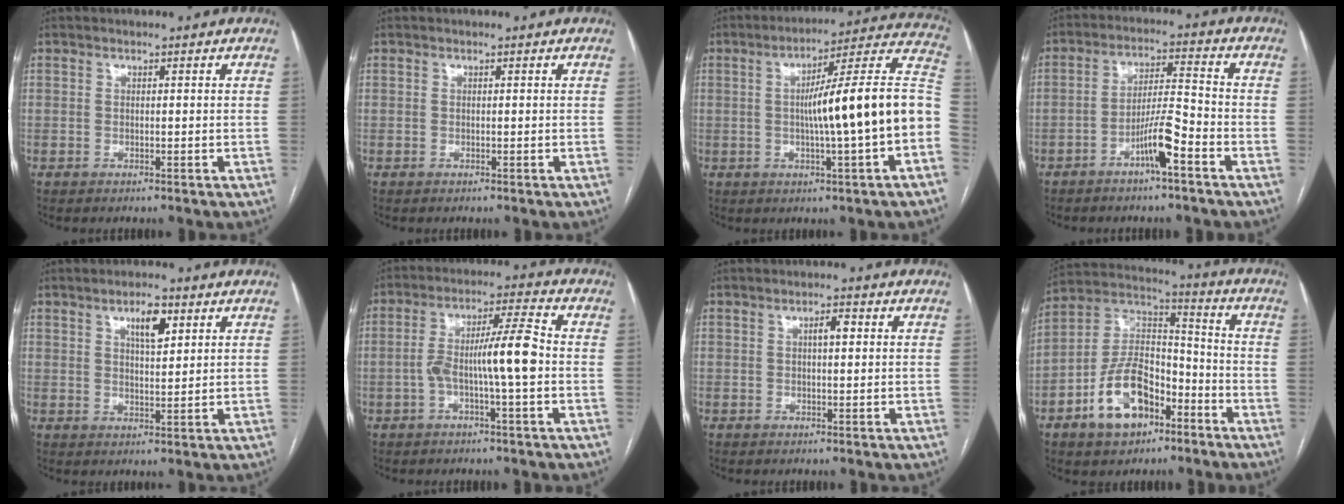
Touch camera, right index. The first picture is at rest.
{"total": 0.0}
{"total": 18.0, "force": [-1.8, -0.1, 17.9], "torque": [-0.232, 0.034, -0.028]}
{"total": 7.1, "force": [-3.9, 0.3, 6.0], "torque": [-0.112, 0.009, -0.069]}
{"total": 4.9, "force": [2.4, 1.5, 4.0], "torque": [-0.067, 0.001, 0.041]}
{"total": 9.2, "force": [-1.5, 0.3, 9.1], "torque": [-0.161, 0.022, -0.030]}
{"total": 2.0, "force": [0.4, 0.6, 1.9], "torque": [-0.032, 0.005, 0.007]}
{"total": 13.7, "force": [-6.9, 7.7, 9.0], "torque": [-0.180, 0.023, -0.118]}